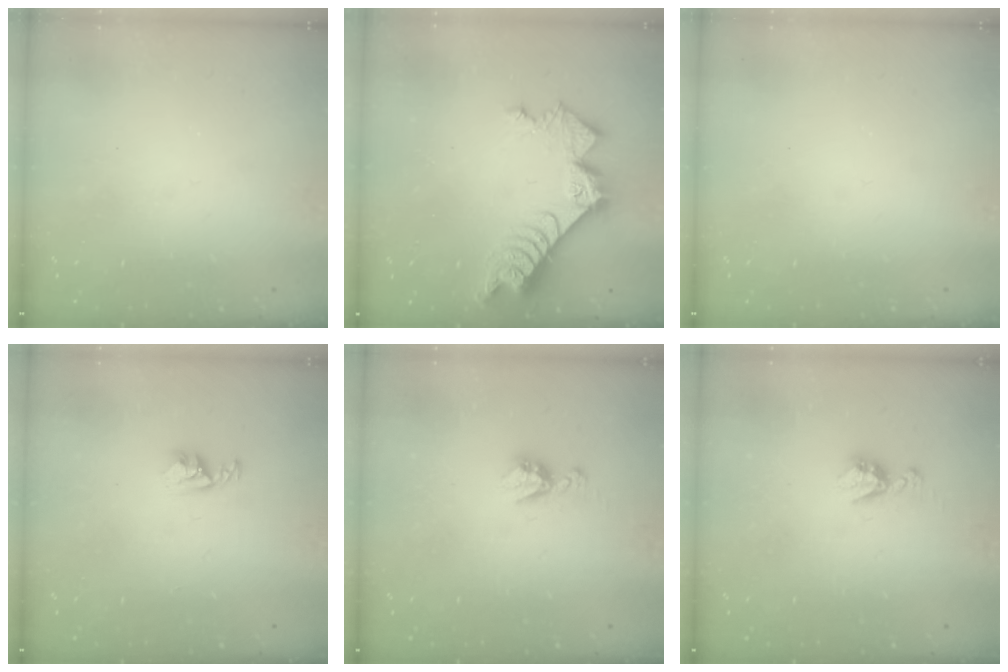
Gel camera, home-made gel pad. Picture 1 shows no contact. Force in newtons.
{"total": 10.7, "press": 10.6, "slide": 1.1}
{"total": 0.0}
{"total": 3.3, "press": 3.3, "slide": 0.5}
{"total": 5.0, "press": 4.9, "slide": 0.6}
{"total": 5.0, "press": 4.9, "slide": 0.6}